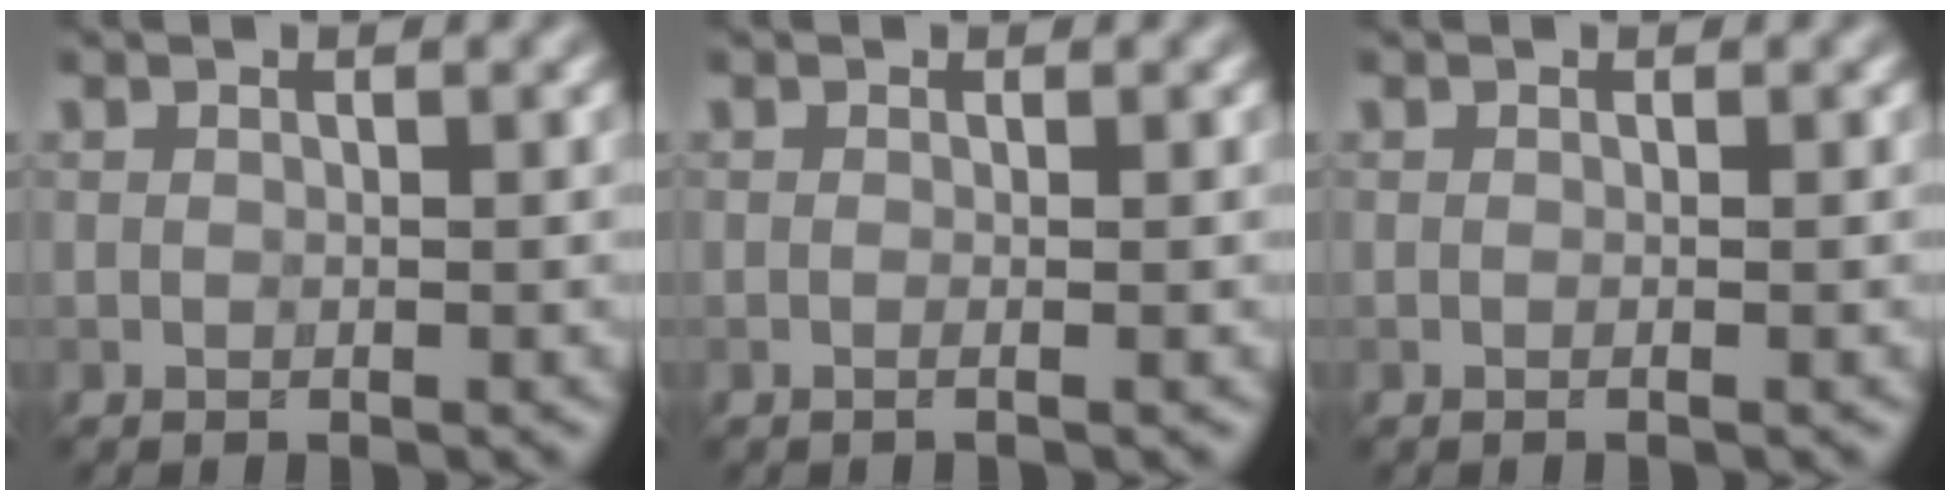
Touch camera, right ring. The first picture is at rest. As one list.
[{"total": 1.4, "force": [0.1, 0.7, 1.2], "torque": [-0.001, -0.010, -0.017]}, {"total": 0.6, "force": [-0.1, 0.1, 0.6], "torque": [-0.010, -0.009, -0.005]}]